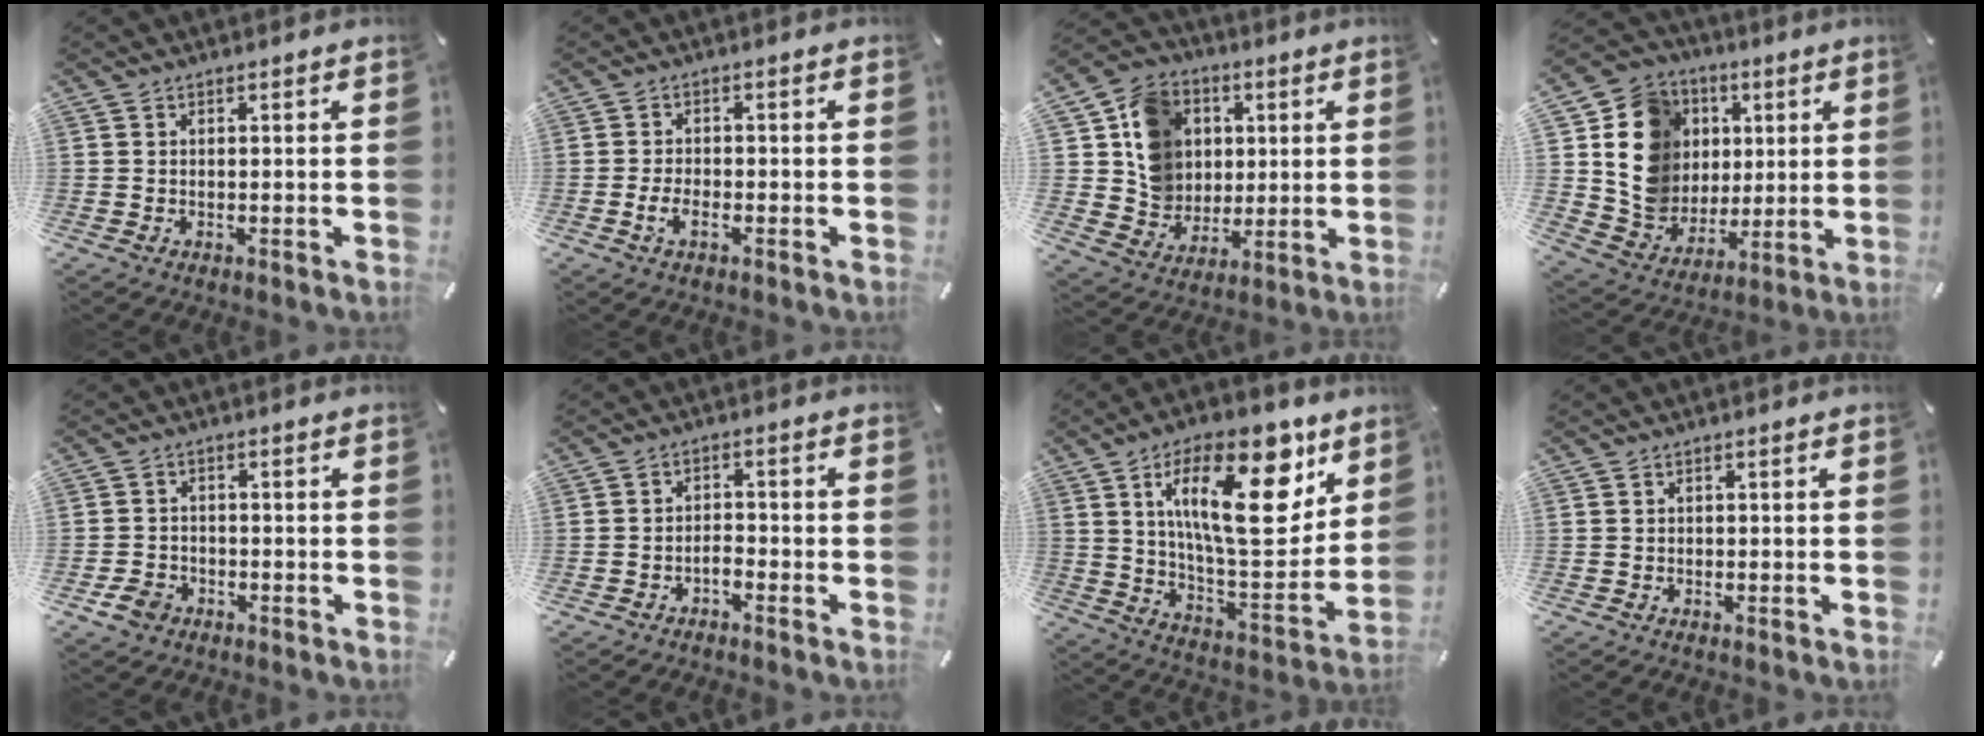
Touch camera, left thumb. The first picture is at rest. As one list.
[{"total": 3.6, "force": [-1.5, 1.5, 2.9], "torque": [-0.061, 0.002, -0.028]}, {"total": 12.8, "force": [3.0, 11.7, 4.0], "torque": [-0.073, -0.002, 0.067]}, {"total": 15.3, "force": [3.6, 14.2, 4.3], "torque": [-0.070, -0.010, 0.081]}, {"total": 4.0, "force": [-2.0, 3.3, 1.2], "torque": [-0.023, 0.009, -0.037]}, {"total": 2.6, "force": [-1.8, 1.2, 1.4], "torque": [-0.025, 0.012, -0.035]}, {"total": 25.9, "force": [11.8, 10.8, 20.3], "torque": [-0.322, -0.058, 0.187]}, {"total": 0.0}]